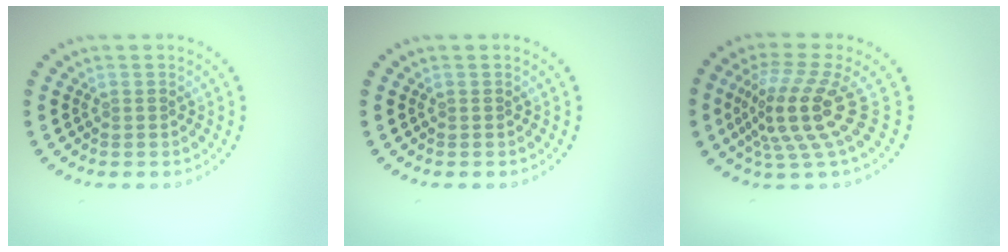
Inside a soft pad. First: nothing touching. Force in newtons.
{"total": 0.0}
{"total": 5.0, "press": 3.6, "slide": 3.4}